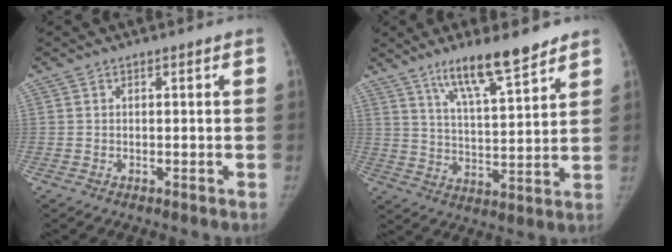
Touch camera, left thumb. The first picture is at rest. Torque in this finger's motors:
{"motor_torque": [0.19, 0.19, 0.55, -0.11, 0.10]}